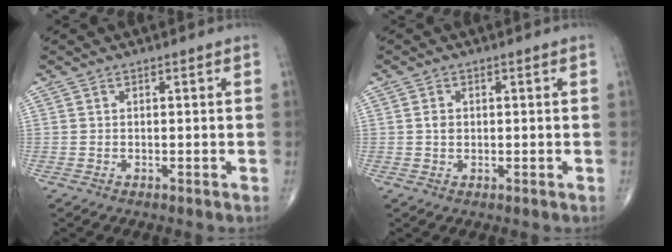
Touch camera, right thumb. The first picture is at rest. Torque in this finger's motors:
{"motor_torque": [0.17, -0.75, -0.04, -0.20, -0.01]}